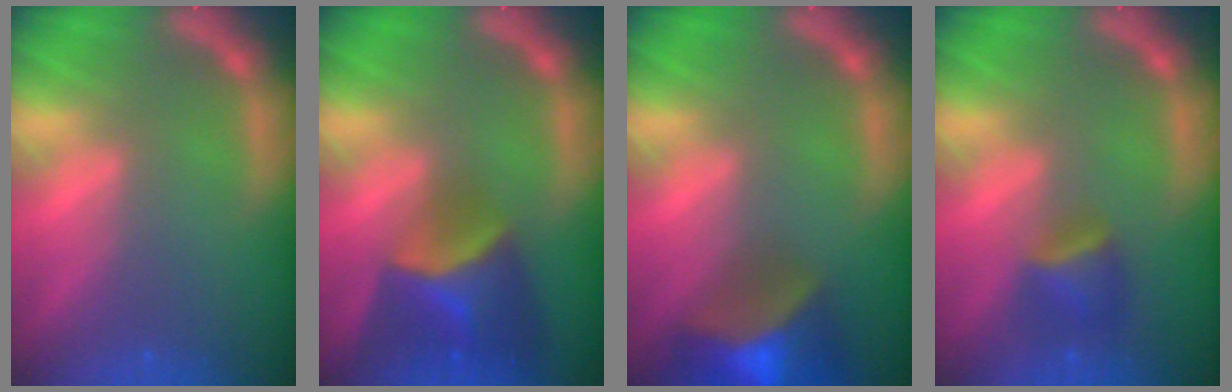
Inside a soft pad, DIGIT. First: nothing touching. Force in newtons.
{"total": 6.9}
{"total": 9.9}
{"total": 2.9}